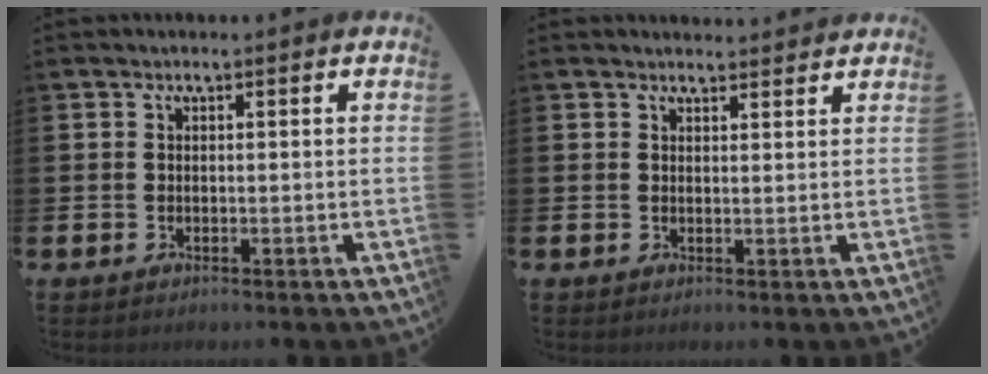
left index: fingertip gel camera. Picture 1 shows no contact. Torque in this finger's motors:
{"motor_torque": [0.78, -1.35, 0.02, 0.00]}